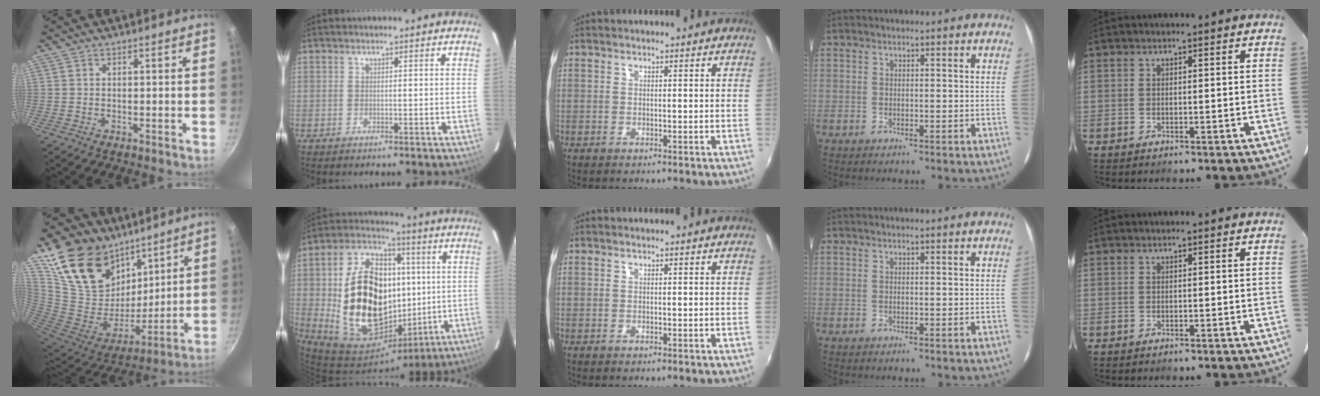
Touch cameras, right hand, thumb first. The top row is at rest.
{"thumb": {"total": 26.7, "force": [17.2, 16.1, 12.5], "torque": [-0.205, -0.102, 0.326]}, "index": {"total": 23.6, "force": [0.8, 15.7, 17.5], "torque": [-0.345, 0.023, 0.036]}}